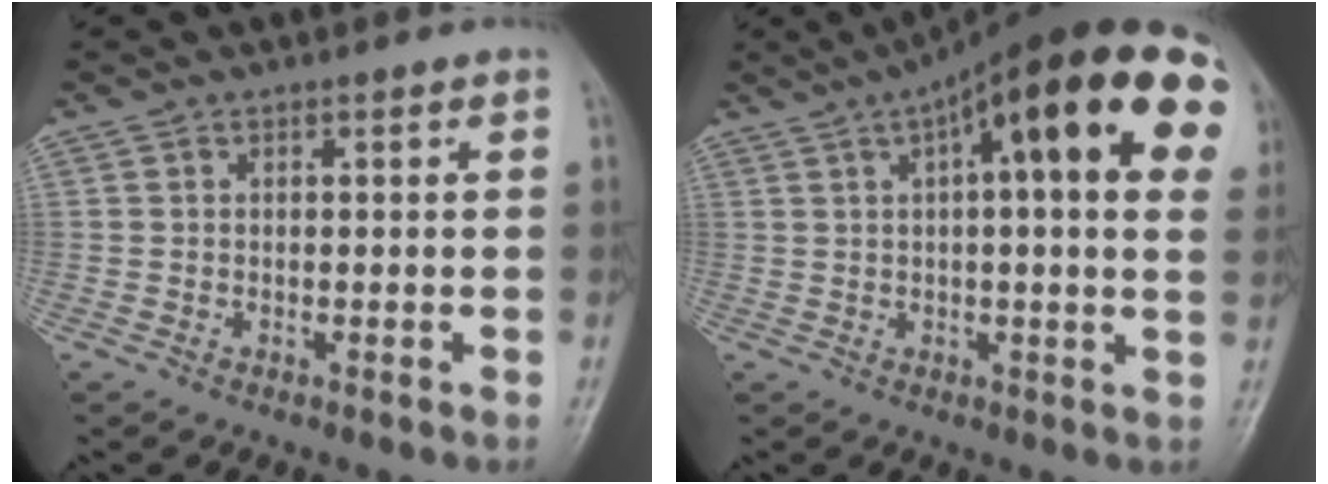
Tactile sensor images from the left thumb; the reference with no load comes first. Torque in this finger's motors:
{"motor_torque": [2.36, 2.65, 1.62, -1.15, 0.24]}